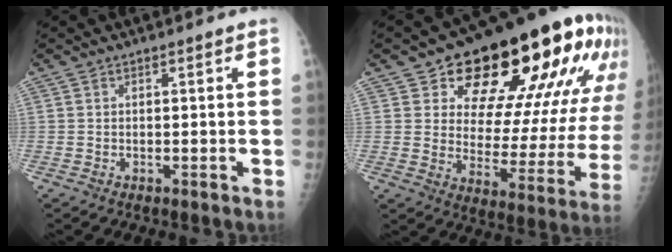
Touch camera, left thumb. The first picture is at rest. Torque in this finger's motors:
{"motor_torque": [0.29, 1.71, 1.73, -1.04, 0.28]}